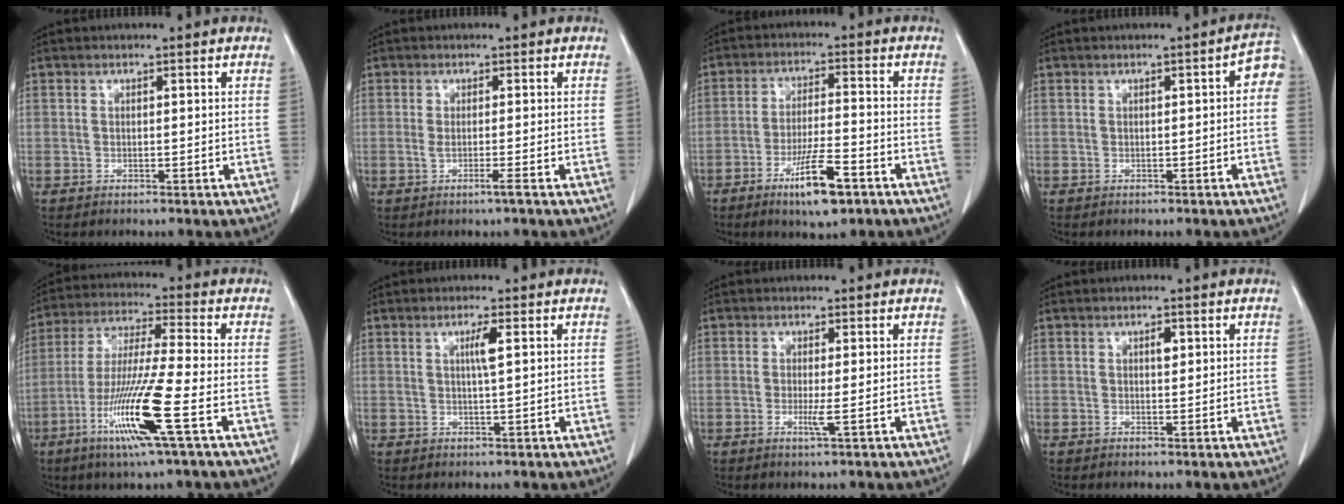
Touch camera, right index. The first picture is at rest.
{"total": 2.0, "force": [-0.8, -0.5, 1.7], "torque": [-0.030, -0.005, -0.017]}
{"total": 8.9, "force": [-5.1, 1.3, 7.1], "torque": [-0.128, -0.012, -0.084]}
{"total": 2.7, "force": [0.0, 1.1, 2.5], "torque": [-0.022, 0.014, -0.004]}
{"total": 13.9, "force": [-5.5, -0.8, 12.7], "torque": [-0.258, -0.025, -0.107]}
{"total": 2.4, "force": [0.7, -0.3, 2.3], "torque": [-0.042, -0.001, 0.011]}
{"total": 2.0, "force": [-0.4, -0.3, 1.9], "torque": [-0.039, -0.005, -0.007]}
{"total": 1.2, "force": [0.4, 0.5, 1.0], "torque": [-0.016, 0.001, 0.006]}